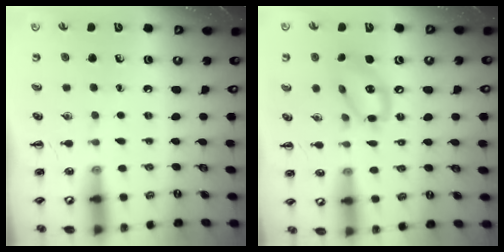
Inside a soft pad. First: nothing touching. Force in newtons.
{"total": 11.6, "press": 11.4, "slide": 2.4}